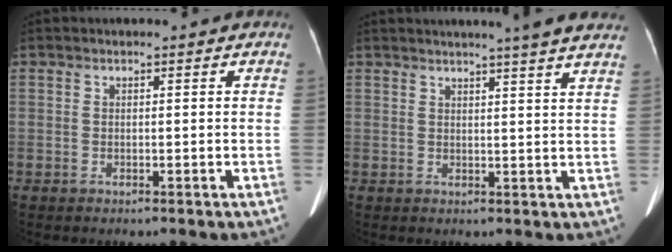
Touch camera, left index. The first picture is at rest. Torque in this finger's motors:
{"motor_torque": [0.03, -0.37, -0.01, 0.02]}